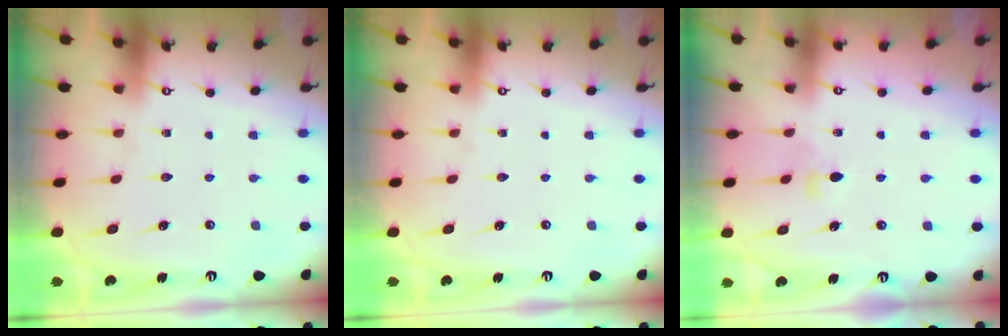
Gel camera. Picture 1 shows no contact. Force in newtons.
{"total": 0.0}
{"total": 3.2, "press": 3.1, "slide": 0.8}